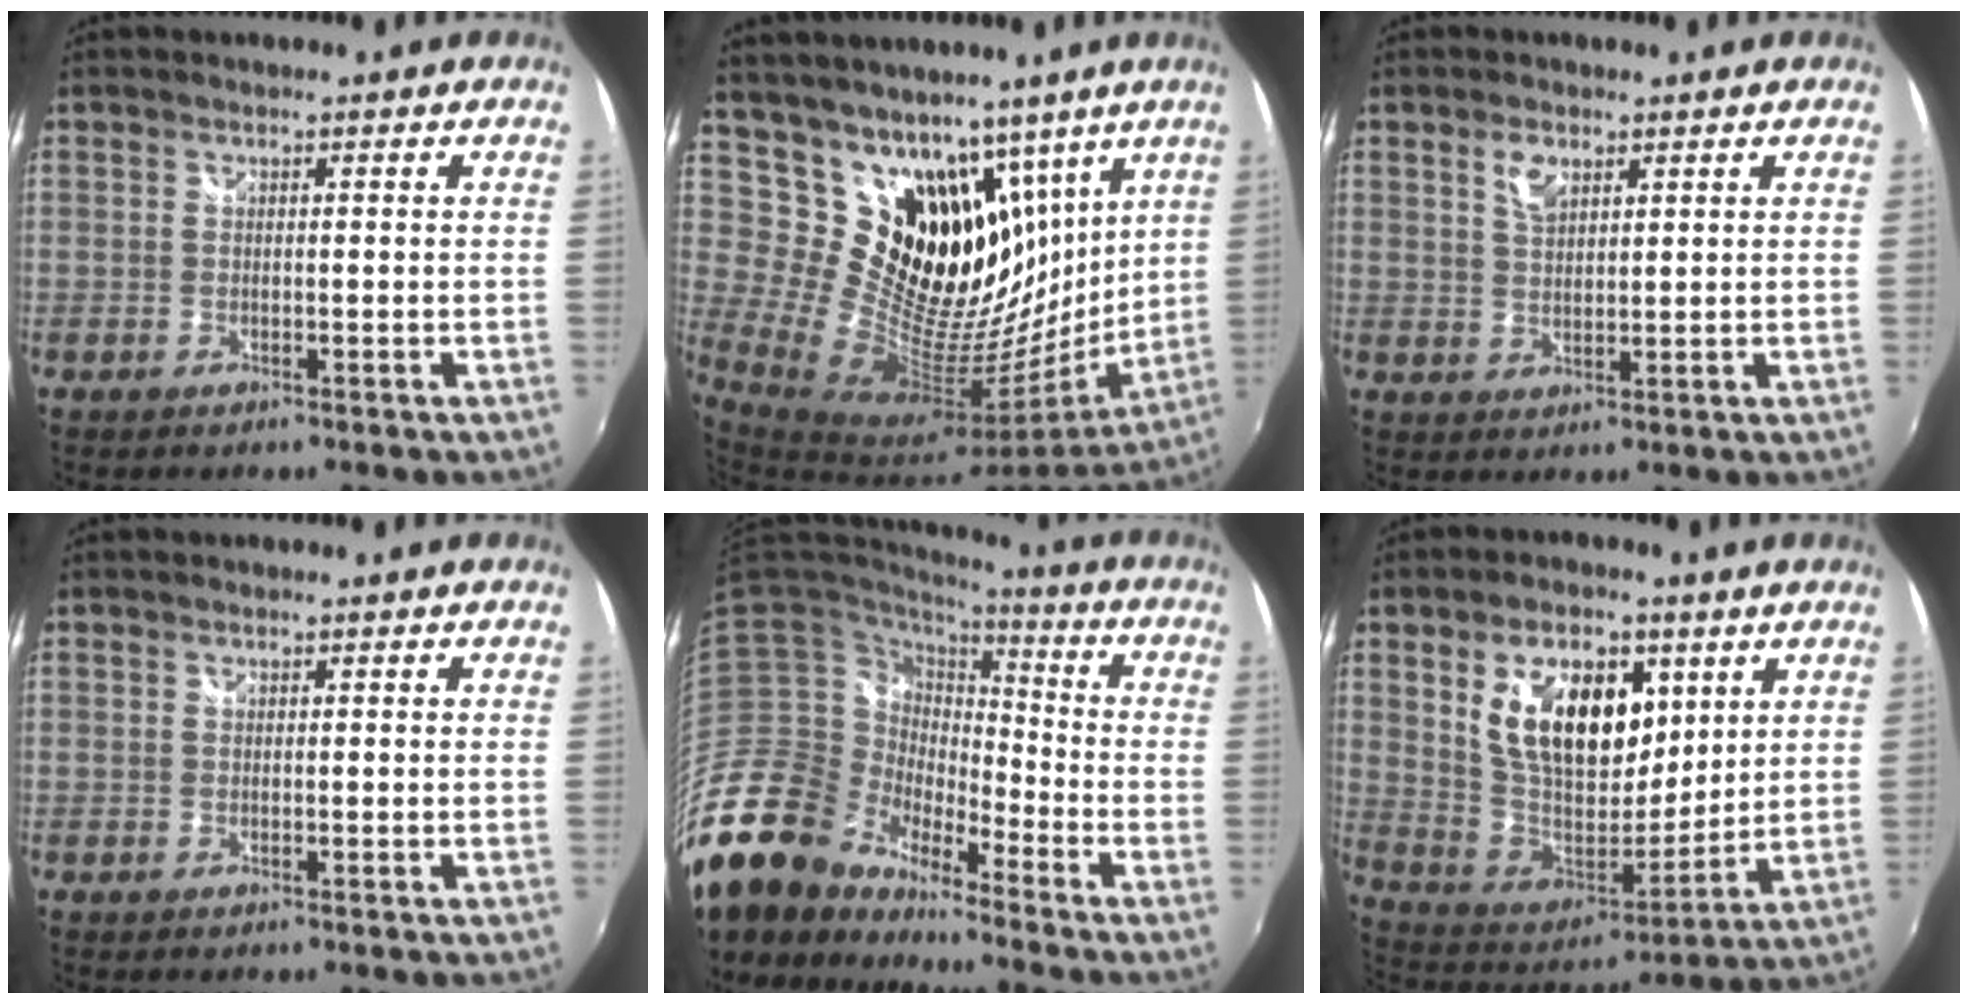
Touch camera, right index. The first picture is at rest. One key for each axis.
{"total": 22.5, "fx": 15.1, "fy": 12.5, "fz": 11.2, "tx": -0.193, "ty": -0.029, "tz": 0.276}
{"total": 3.8, "fx": 2.1, "fy": 2.0, "fz": 2.4, "tx": -0.040, "ty": 0.004, "tz": 0.038}
{"total": 0.0}
{"total": 16.9, "fx": -14.2, "fy": 7.8, "fz": 4.8, "tx": -0.113, "ty": 0.003, "tz": -0.277}
{"total": 17.9, "fx": 6.6, "fy": 10.2, "fz": 13.1, "tx": -0.243, "ty": 0.007, "tz": 0.132}